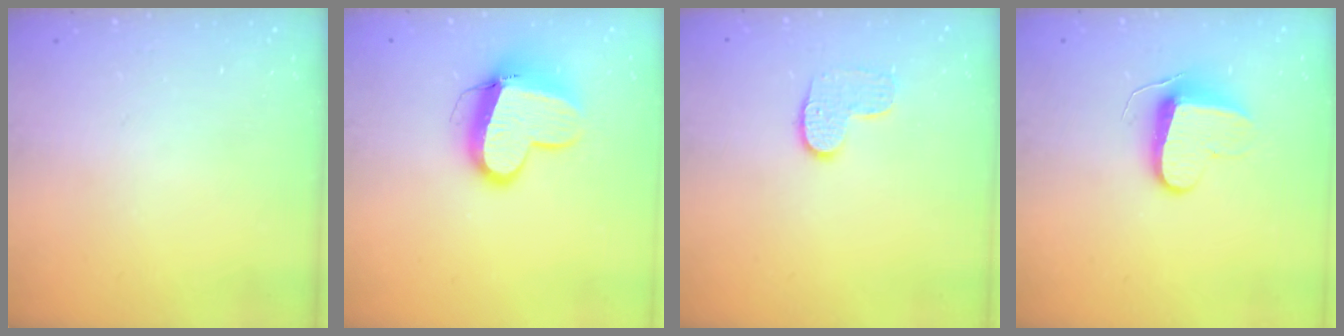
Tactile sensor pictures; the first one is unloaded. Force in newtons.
{"total": 12.4, "press": 12.3, "slide": 1.7}
{"total": 7.3, "press": 7.3, "slide": 0.2}
{"total": 9.5, "press": 9.5, "slide": 0.2}